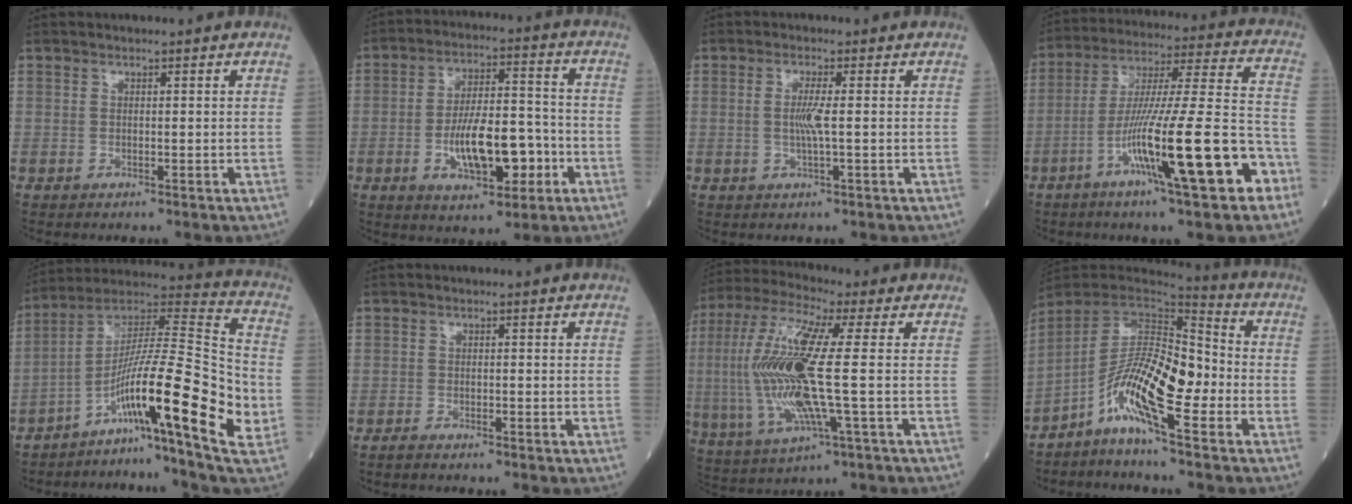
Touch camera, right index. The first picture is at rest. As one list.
[{"total": 12.0, "force": [-3.6, 4.4, 10.6], "torque": [-0.191, 0.014, -0.055]}, {"total": 3.0, "force": [0.0, -0.1, 3.0], "torque": [-0.061, -0.002, 0.002]}, {"total": 20.0, "force": [-8.9, 1.3, 17.9], "torque": [-0.294, -0.009, -0.146]}, {"total": 20.7, "force": [-6.1, 0.7, 19.8], "torque": [-0.326, 0.001, -0.110]}, {"total": 1.2, "force": [-1.1, 0.1, 0.4], "torque": [-0.016, -0.003, -0.020]}, {"total": 16.5, "force": [-0.4, 1.6, 16.4], "torque": [-0.364, 0.007, -0.010]}, {"total": 11.9, "force": [-4.7, 1.8, 10.8], "torque": [-0.200, 0.012, -0.090]}]